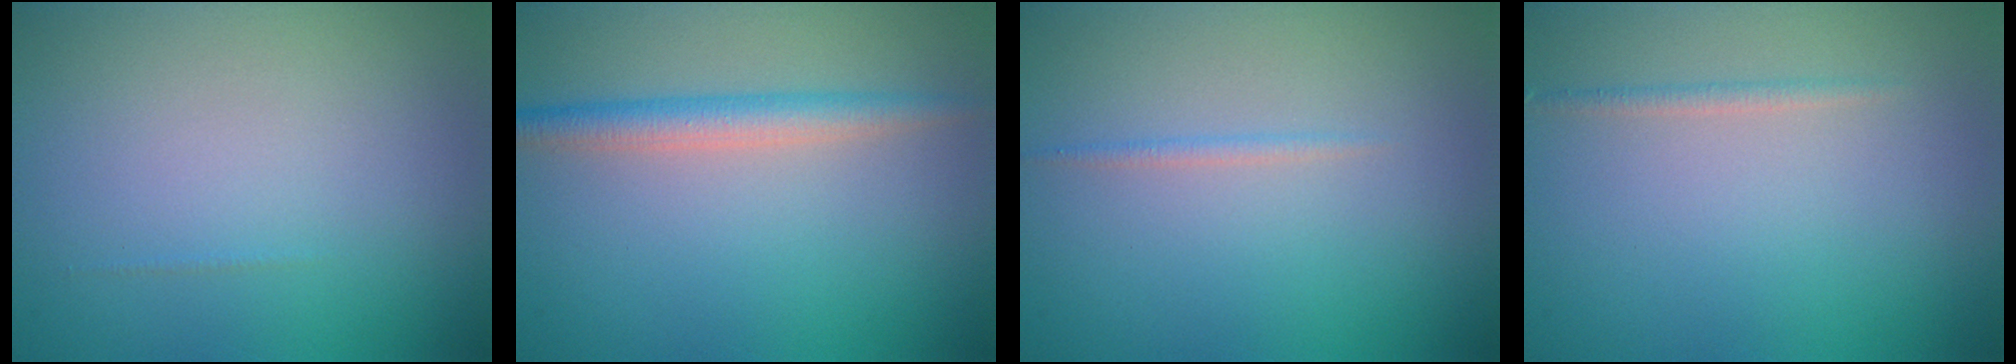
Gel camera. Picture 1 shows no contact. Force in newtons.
{"total": 2.7, "press": 2.7, "slide": 0.0}
{"total": 0.7, "press": 0.7, "slide": 0.1}
{"total": 0.8, "press": 0.8, "slide": 0.0}